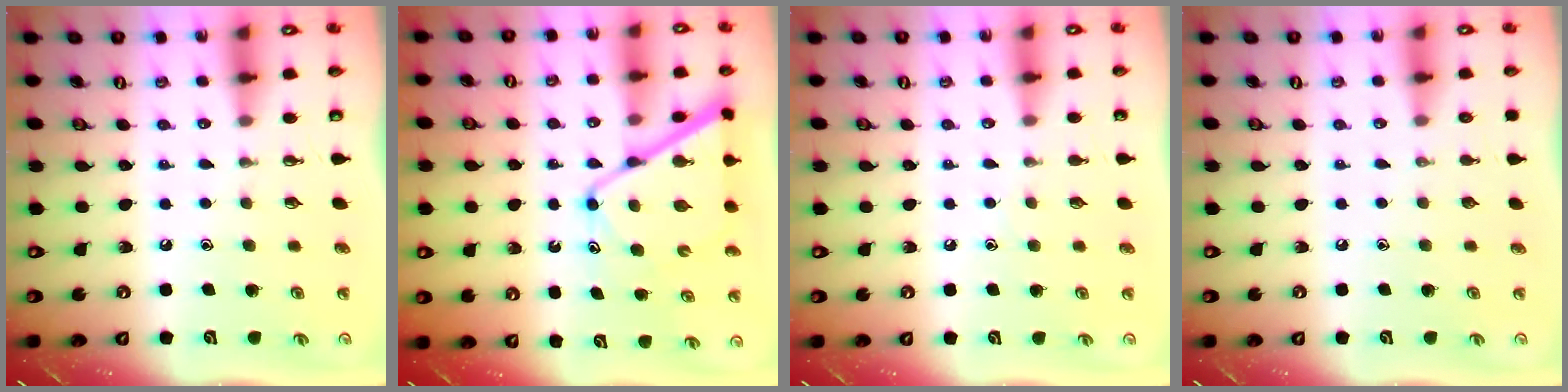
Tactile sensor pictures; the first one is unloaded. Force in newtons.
{"total": 12.8, "press": 12.8, "slide": 1.0}
{"total": 2.9, "press": 2.9, "slide": 0.3}
{"total": 0.0}